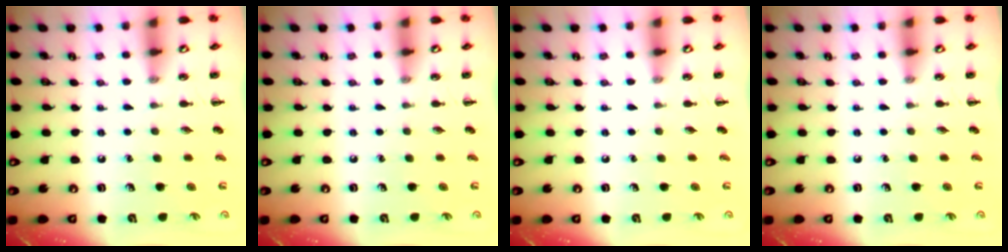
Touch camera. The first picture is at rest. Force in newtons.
{"total": 0.0}
{"total": 0.0}
{"total": 0.0}